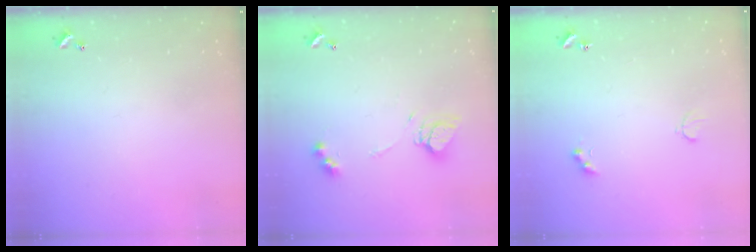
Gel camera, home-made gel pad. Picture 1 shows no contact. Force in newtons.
{"total": 12.1, "press": 12.0, "slide": 1.2}
{"total": 2.3, "press": 2.2, "slide": 0.6}